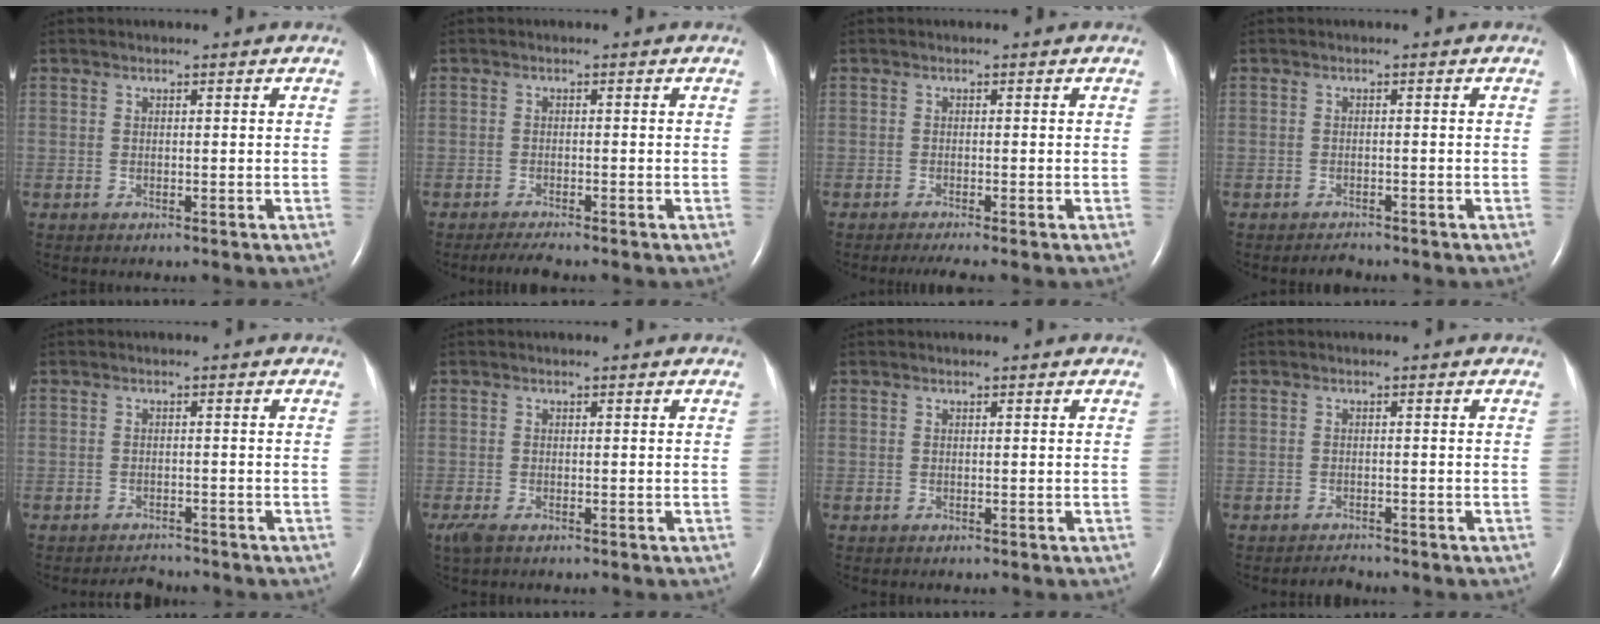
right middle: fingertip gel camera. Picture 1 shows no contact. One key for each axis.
{"total": 2.5, "fx": -2.2, "fy": -0.1, "fz": 1.2, "tx": -0.032, "ty": -0.009, "tz": -0.038}
{"total": 2.7, "fx": -2.1, "fy": -0.3, "fz": 1.7, "tx": -0.029, "ty": -0.007, "tz": -0.035}
{"total": 1.3, "fx": -1.2, "fy": 0.3, "fz": 0.2, "tx": -0.009, "ty": -0.005, "tz": -0.015}
{"total": 2.2, "fx": -2.1, "fy": 0.4, "fz": -0.1, "tx": -0.004, "ty": -0.010, "tz": -0.031}
{"total": 2.5, "fx": -1.6, "fy": 0.9, "fz": 1.8, "tx": -0.047, "ty": -0.010, "tz": -0.027}
{"total": 0.0}
{"total": 1.3, "fx": -1.3, "fy": 0.1, "fz": -0.1, "tx": -0.005, "ty": -0.008, "tz": -0.017}